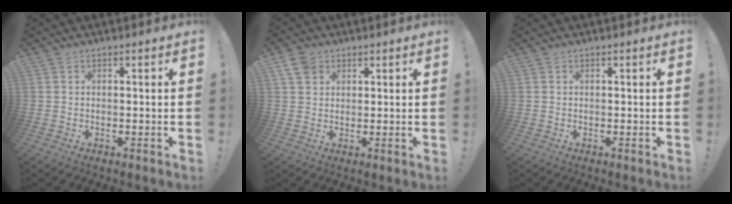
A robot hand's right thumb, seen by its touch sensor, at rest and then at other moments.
{"total": 5.6, "force": [3.0, 4.0, 2.5], "torque": [-0.042, -0.005, 0.060]}
{"total": 0.0}